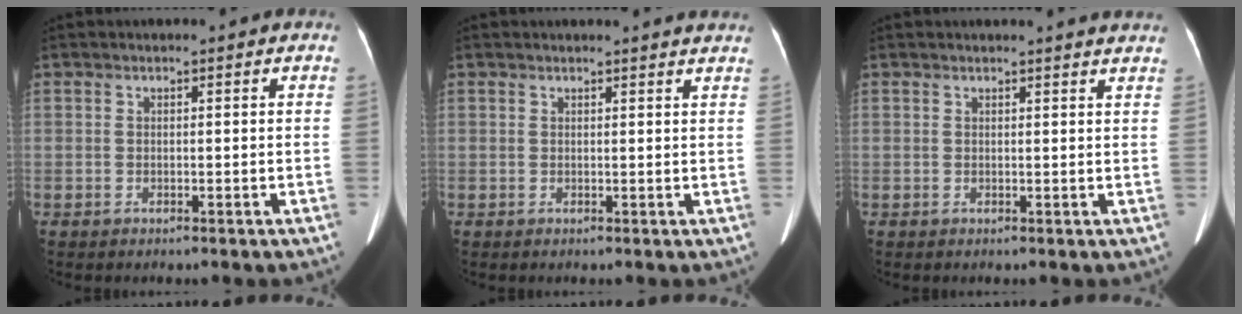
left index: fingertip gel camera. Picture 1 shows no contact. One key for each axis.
{"total": 4.9, "fx": 4.8, "fy": 0.4, "fz": 1.2, "tx": -0.010, "ty": 0.003, "tz": 0.036}
{"total": 5.3, "fx": 5.1, "fy": 0.5, "fz": 1.2, "tx": -0.009, "ty": 0.000, "tz": 0.037}